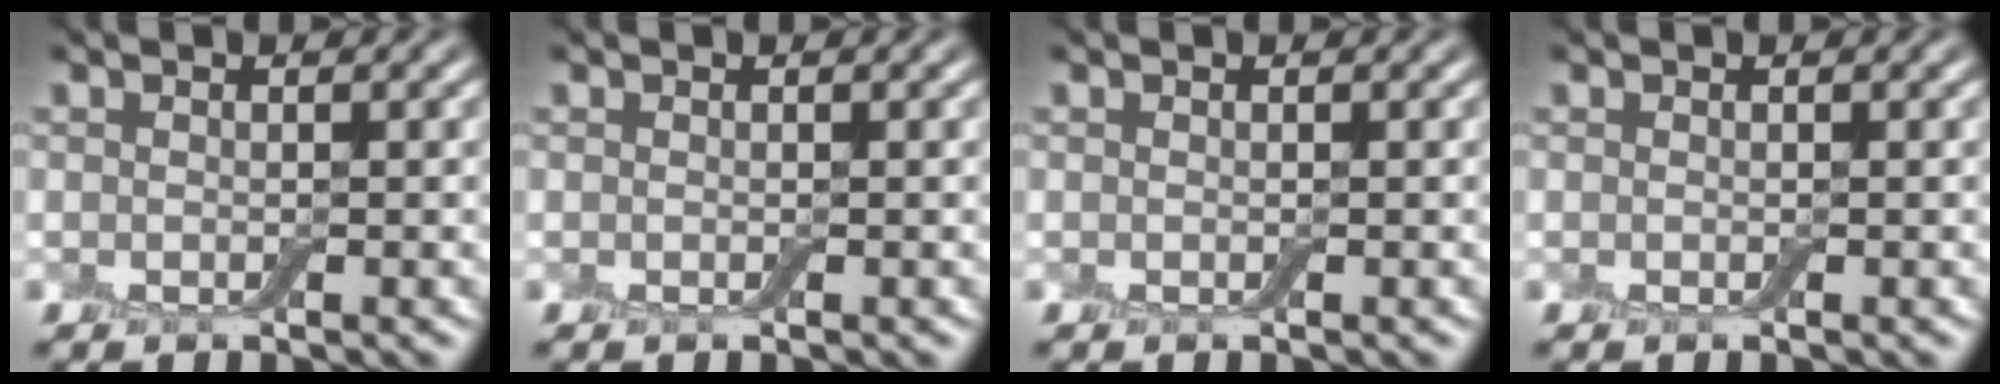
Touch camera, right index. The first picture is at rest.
{"total": 0.0}
{"total": 0.0}
{"total": 0.0}